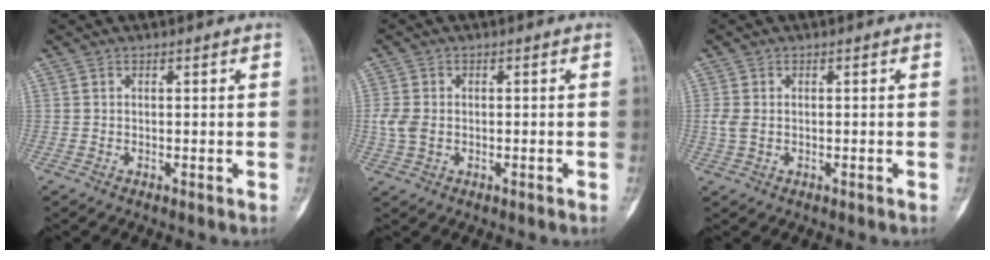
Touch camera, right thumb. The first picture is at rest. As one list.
[{"total": 4.0, "force": [-0.5, 2.8, 2.8], "torque": [-0.063, 0.008, -0.009]}, {"total": 2.5, "force": [-0.2, 1.7, 1.9], "torque": [-0.051, 0.006, -0.006]}]